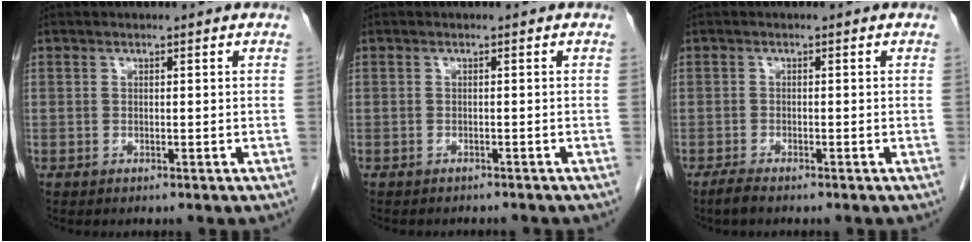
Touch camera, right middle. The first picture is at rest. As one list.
[{"total": 3.7, "force": [-3.3, 1.1, 1.0], "torque": [-0.016, -0.003, -0.038]}, {"total": 1.5, "force": [-1.3, 0.0, 0.9], "torque": [-0.031, -0.006, -0.026]}]